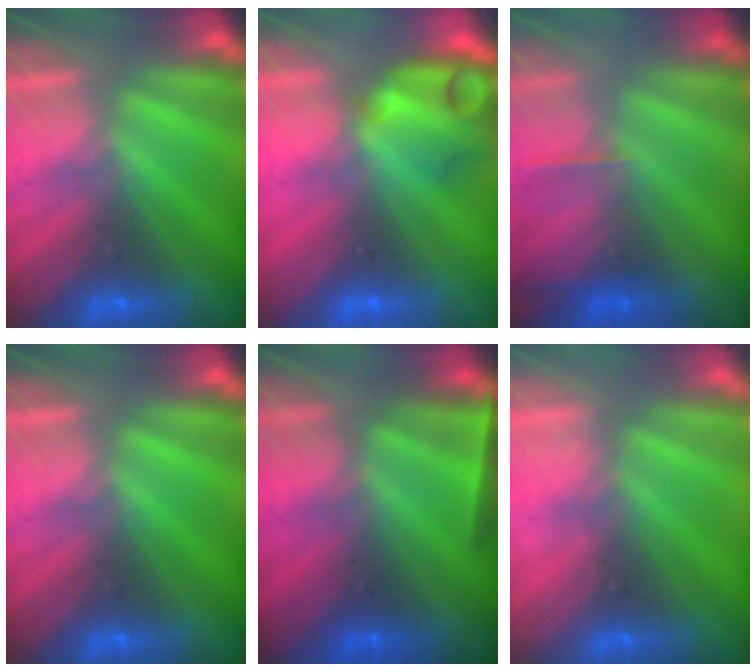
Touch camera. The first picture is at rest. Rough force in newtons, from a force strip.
{"total": 8.6}
{"total": 2.2}
{"total": 0.0}
{"total": 4.6}
{"total": 2.3}